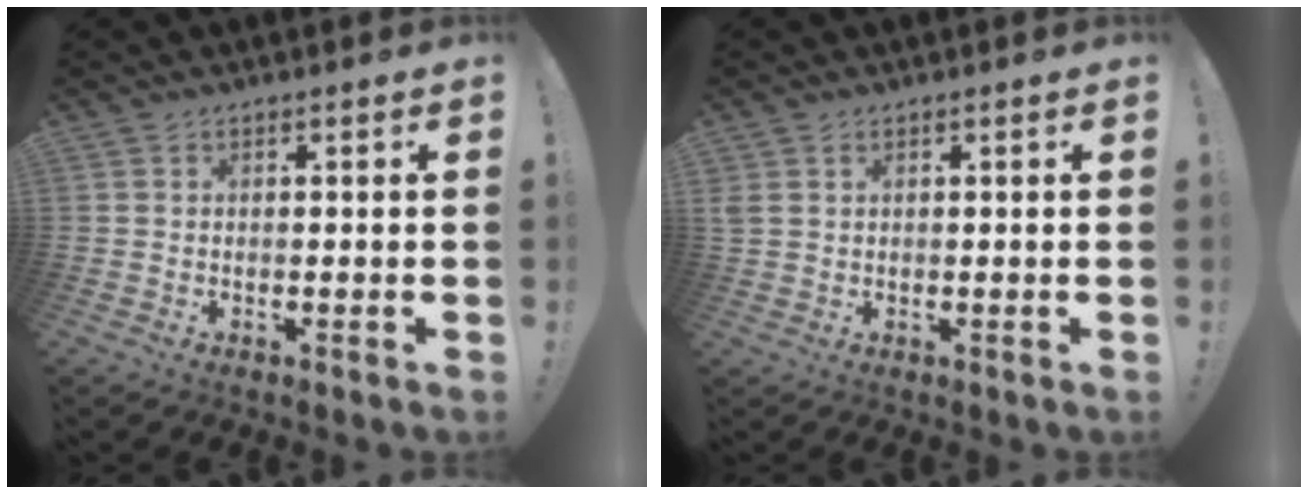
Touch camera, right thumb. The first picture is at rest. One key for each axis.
{"total": 2.0, "fx": 0.9, "fy": 1.4, "fz": 1.2, "tx": -0.029, "ty": 0.005, "tz": 0.019}